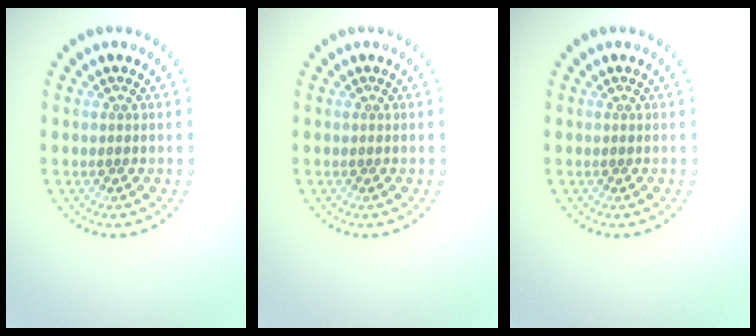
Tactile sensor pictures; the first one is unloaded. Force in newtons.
{"total": 0.0}
{"total": 0.0}